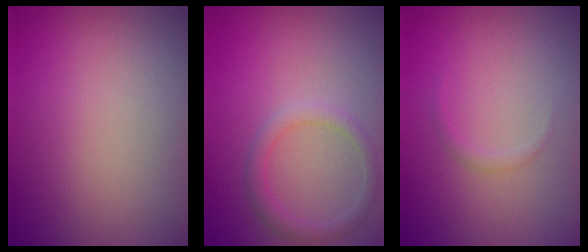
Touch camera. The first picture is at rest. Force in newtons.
{"total": 1.8, "press": 1.8, "slide": 0.1}
{"total": 0.6, "press": 0.6, "slide": 0.1}